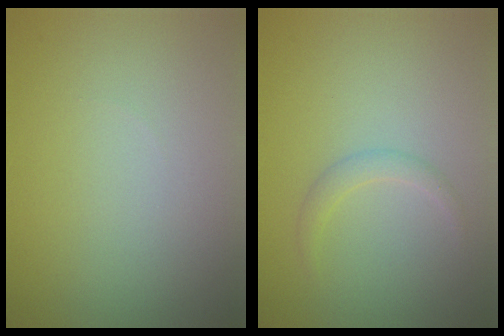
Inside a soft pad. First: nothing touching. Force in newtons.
{"total": 1.2, "press": 1.2, "slide": 0.1}